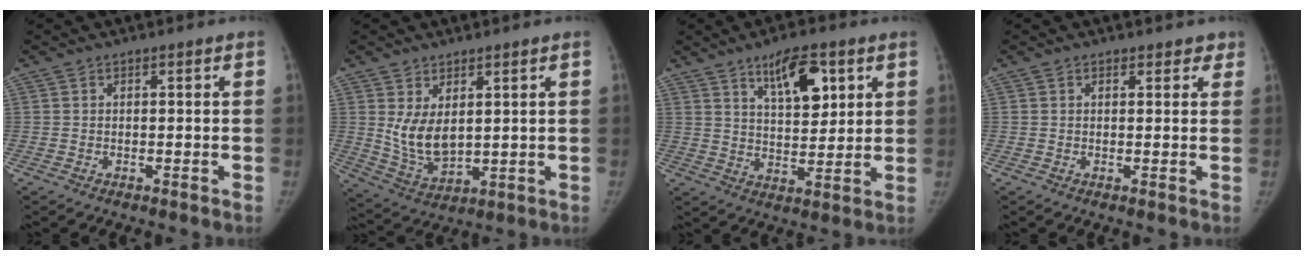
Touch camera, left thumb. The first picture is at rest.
{"total": 8.0, "force": [2.1, 4.8, 6.0], "torque": [-0.099, -0.025, 0.060]}
{"total": 10.7, "force": [5.5, 4.5, 8.0], "torque": [-0.104, -0.031, 0.095]}
{"total": 2.4, "force": [1.7, 1.5, 0.9], "torque": [0.018, -0.003, 0.015]}